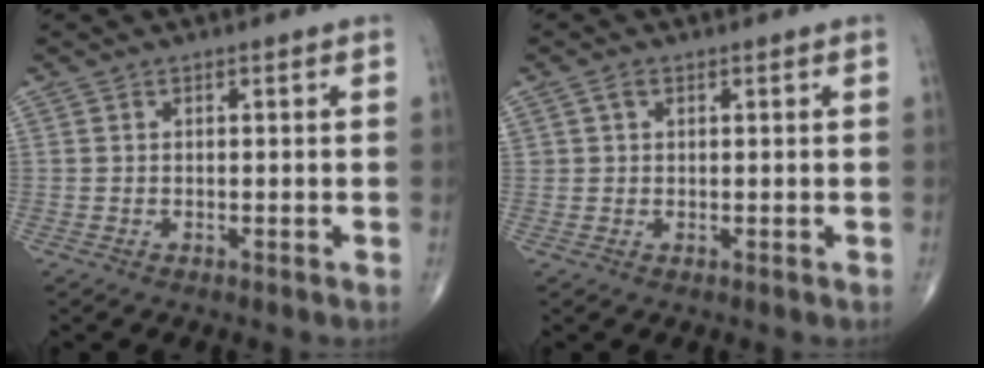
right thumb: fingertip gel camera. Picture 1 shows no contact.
{"total": 1.4, "force": [0.6, 1.0, 0.8], "torque": [-0.011, 0.003, 0.010]}